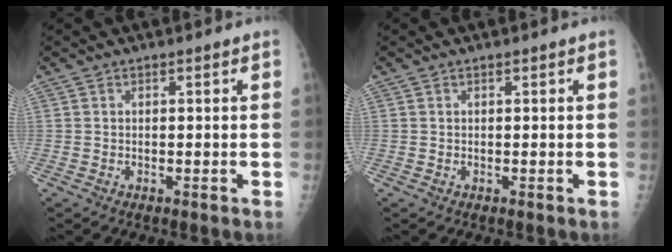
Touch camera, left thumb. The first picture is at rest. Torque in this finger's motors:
{"motor_torque": [0.00, 0.00, 0.00, 0.00, 0.00]}